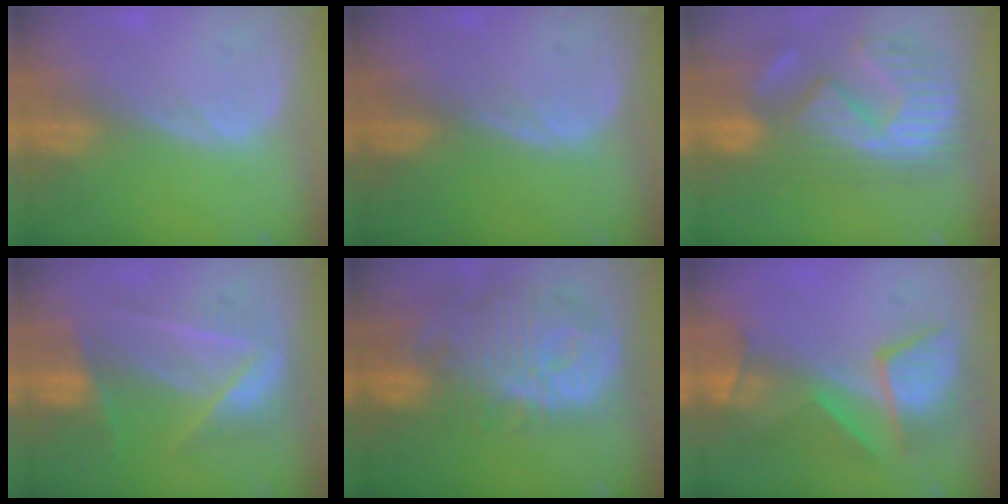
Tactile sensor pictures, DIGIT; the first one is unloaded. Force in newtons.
{"total": 0.5, "press": 0.5, "slide": 0.2}
{"total": 11.4, "press": 11.0, "slide": 3.3}
{"total": 6.8, "press": 6.7, "slide": 1.2}
{"total": 13.0, "press": 11.3, "slide": 6.3}
{"total": 8.2, "press": 7.9, "slide": 1.8}